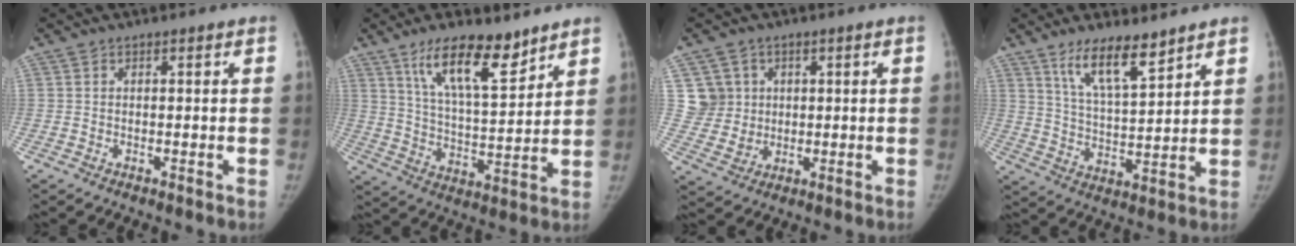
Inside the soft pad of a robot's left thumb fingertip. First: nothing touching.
{"total": 13.6, "force": [9.1, 4.3, 9.1], "torque": [-0.132, -0.057, 0.166]}
{"total": 6.5, "force": [1.7, 6.2, 0.7], "torque": [0.022, -0.009, 0.036]}
{"total": 10.0, "force": [7.1, 2.5, 6.5], "torque": [-0.106, -0.050, 0.138]}